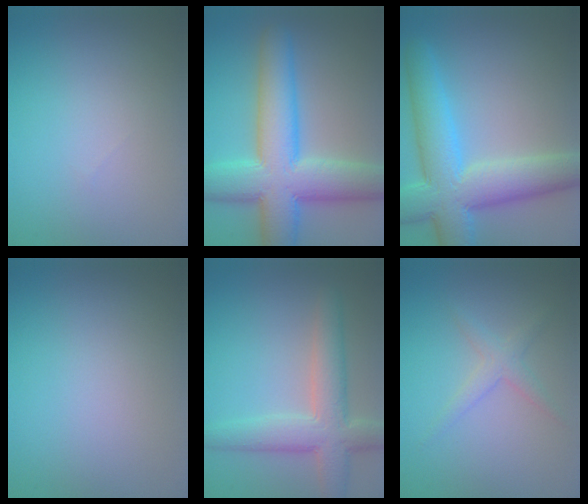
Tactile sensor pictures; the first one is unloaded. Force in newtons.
{"total": 10.8, "press": 10.8, "slide": 0.4}
{"total": 9.5, "press": 9.4, "slide": 0.5}
{"total": 0.0}
{"total": 5.8, "press": 5.8, "slide": 0.4}
{"total": 1.9, "press": 1.9, "slide": 0.1}